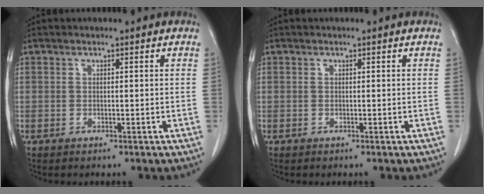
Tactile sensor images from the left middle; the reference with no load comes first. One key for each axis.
{"total": 0.0}